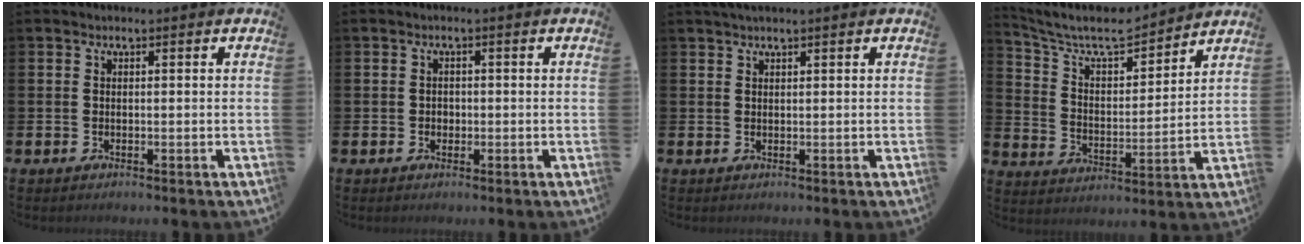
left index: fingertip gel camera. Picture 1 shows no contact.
{"total": 1.2, "force": [-0.1, 1.1, 0.5], "torque": [-0.002, 0.005, -0.005]}
{"total": 1.2, "force": [1.1, -0.1, 0.6], "torque": [-0.018, 0.004, 0.021]}
{"total": 7.9, "force": [7.0, 2.2, 2.9], "torque": [-0.089, -0.046, 0.117]}